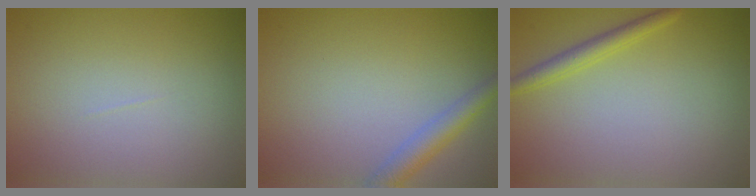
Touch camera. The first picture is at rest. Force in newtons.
{"total": 2.7, "press": 2.7, "slide": 0.2}
{"total": 1.9, "press": 1.9, "slide": 0.2}